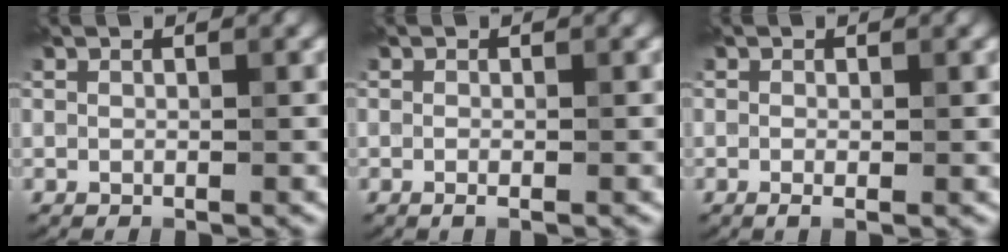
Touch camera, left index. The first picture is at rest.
{"total": 0.8, "force": [-0.3, 0.1, 0.7], "torque": [-0.011, -0.006, -0.005]}
{"total": 1.1, "force": [-0.2, 0.3, 1.0], "torque": [-0.018, -0.005, -0.005]}